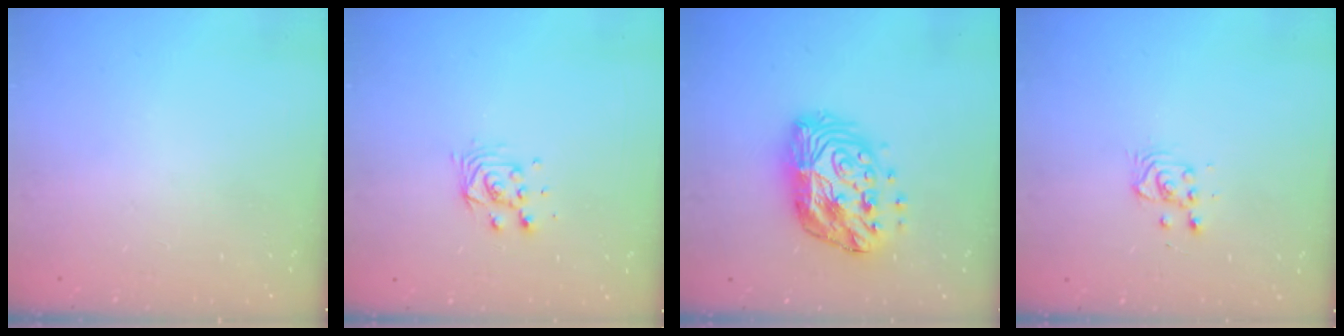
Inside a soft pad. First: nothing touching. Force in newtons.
{"total": 6.4, "press": 6.4, "slide": 0.3}
{"total": 15.8, "press": 15.7, "slide": 1.3}
{"total": 3.3, "press": 3.3, "slide": 0.2}